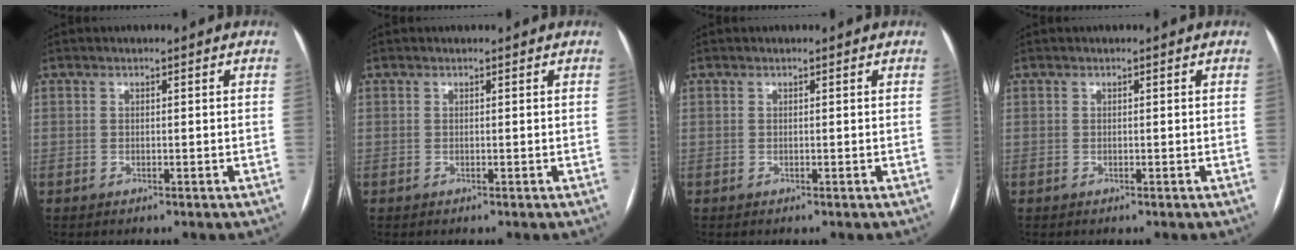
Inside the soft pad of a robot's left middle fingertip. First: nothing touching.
{"total": 0.0}
{"total": 0.0}
{"total": 0.0}